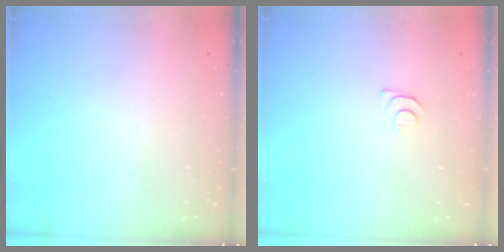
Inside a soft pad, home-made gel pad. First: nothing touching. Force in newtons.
{"total": 4.0, "press": 4.0, "slide": 0.6}